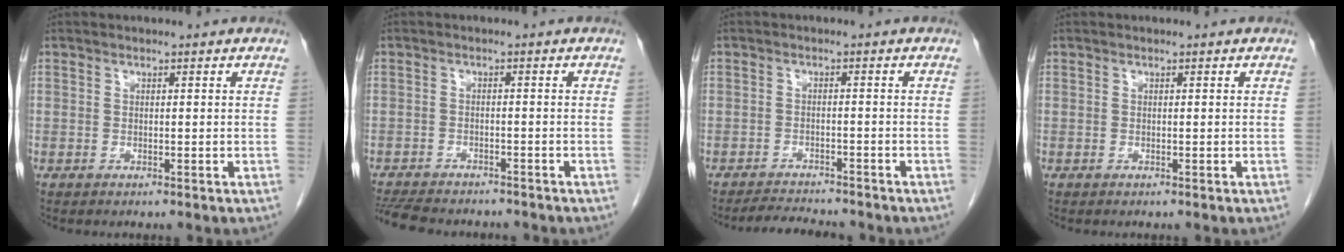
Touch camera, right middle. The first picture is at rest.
{"total": 11.1, "force": [-9.8, 3.2, 4.3], "torque": [-0.087, -0.009, -0.137]}
{"total": 4.9, "force": [-4.8, 0.7, 1.1], "torque": [-0.019, -0.012, -0.075]}
{"total": 0.0}